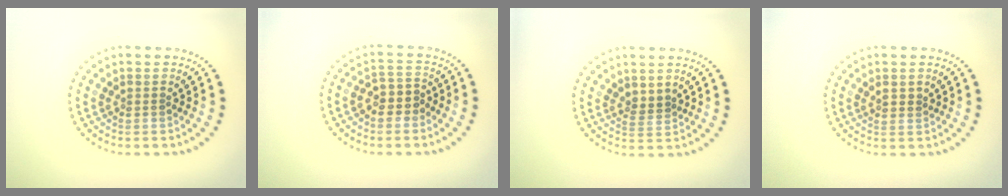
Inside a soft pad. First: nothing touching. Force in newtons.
{"total": 2.2, "press": 2.0, "slide": 1.0}
{"total": 1.3, "press": 1.1, "slide": 0.7}
{"total": 0.6, "press": 0.4, "slide": 0.3}